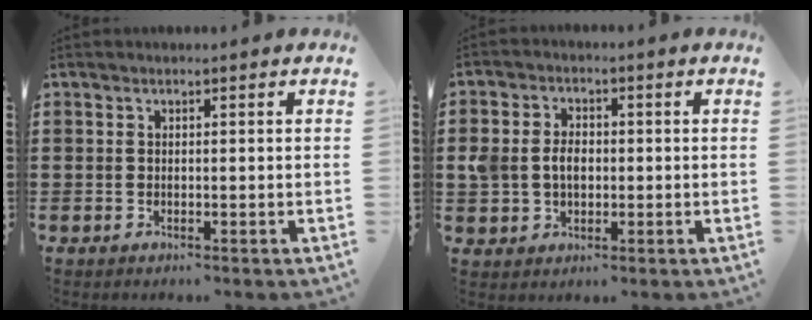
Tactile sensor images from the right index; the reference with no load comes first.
{"total": 4.5, "force": [-0.1, 3.4, 2.8], "torque": [-0.075, 0.008, -0.009]}